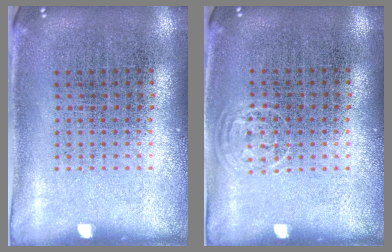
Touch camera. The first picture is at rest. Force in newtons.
{"total": 0.8, "press": 0.6, "slide": 0.5}